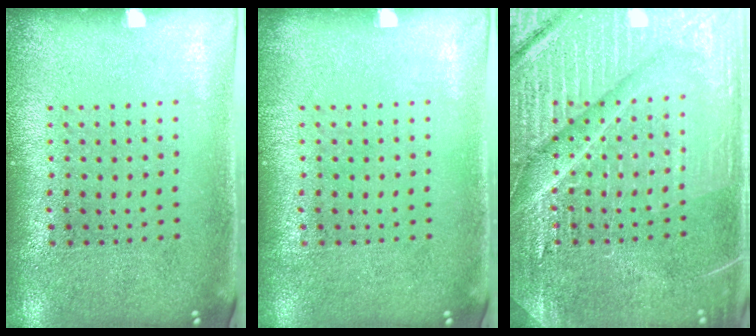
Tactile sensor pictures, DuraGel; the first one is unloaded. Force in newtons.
{"total": 0.0}
{"total": 5.2, "press": 5.1, "slide": 0.7}